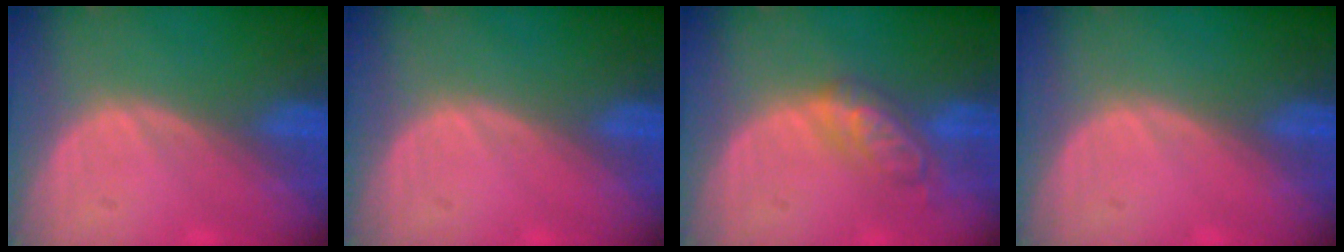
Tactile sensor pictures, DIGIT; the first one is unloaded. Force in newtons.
{"total": 0.0}
{"total": 5.9, "press": 5.1, "slide": 2.9}
{"total": 0.0}